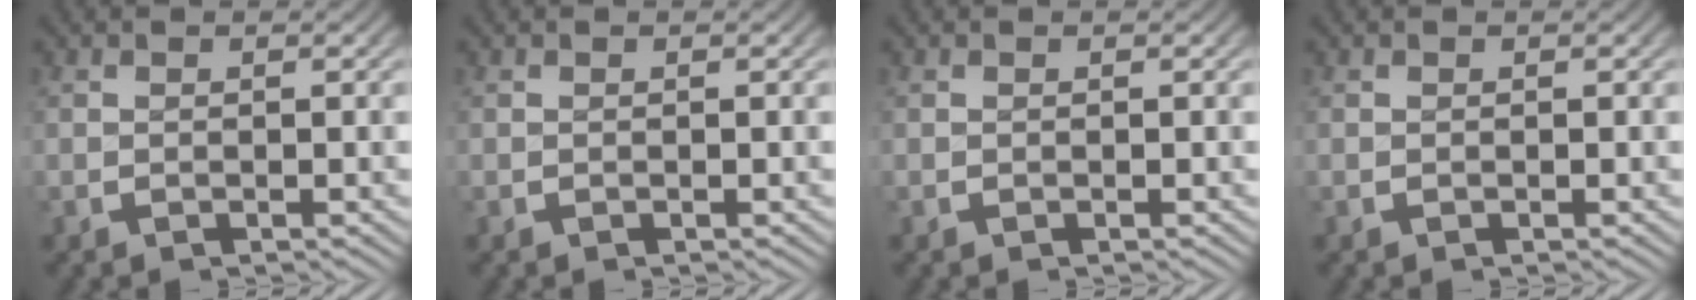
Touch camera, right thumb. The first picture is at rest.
{"total": 0.0}
{"total": 0.0}
{"total": 0.0}